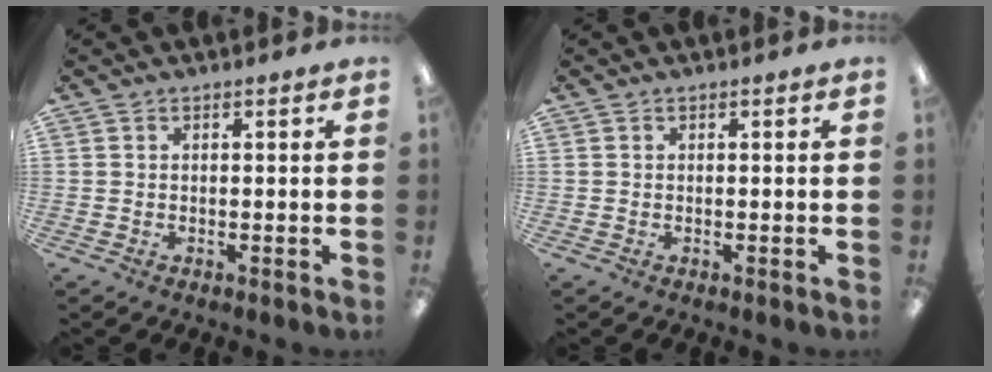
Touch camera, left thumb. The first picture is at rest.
{"total": 0.0}